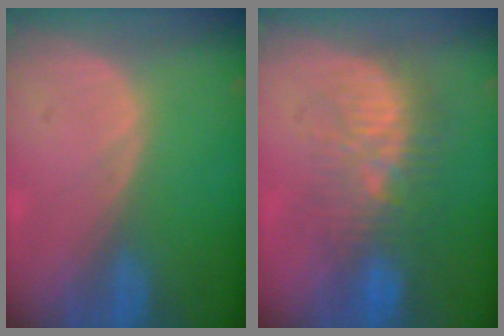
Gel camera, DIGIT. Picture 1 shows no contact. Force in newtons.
{"total": 9.1, "press": 8.6, "slide": 2.8}